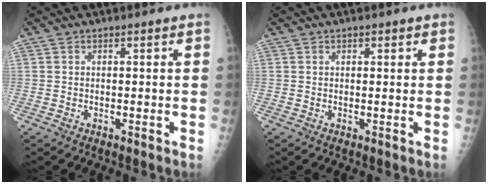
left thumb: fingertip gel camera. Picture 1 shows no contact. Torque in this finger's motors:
{"motor_torque": [-0.06, 0.06, -0.08, -0.04, -0.01]}